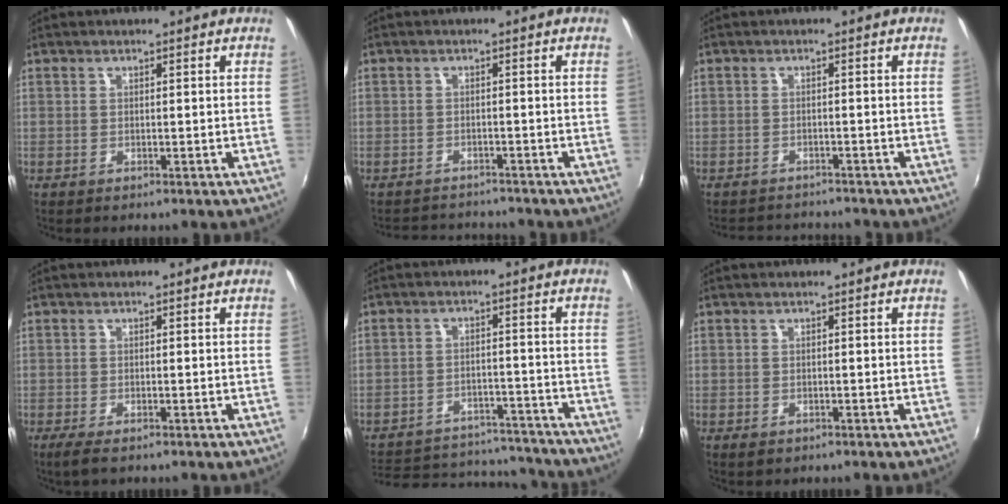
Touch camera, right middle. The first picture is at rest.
{"total": 5.6, "force": [-5.3, 1.7, 0.7], "torque": [-0.027, 0.008, -0.082]}
{"total": 5.2, "force": [-4.9, 1.5, 0.7], "torque": [-0.026, 0.002, -0.076]}
{"total": 2.4, "force": [-1.5, 0.5, 1.7], "torque": [-0.036, -0.009, -0.026]}
{"total": 21.4, "force": [-18.4, 8.3, 7.2], "torque": [-0.163, 0.034, -0.225]}
{"total": 1.2, "force": [-0.6, 0.8, 0.5], "torque": [-0.010, -0.003, -0.010]}